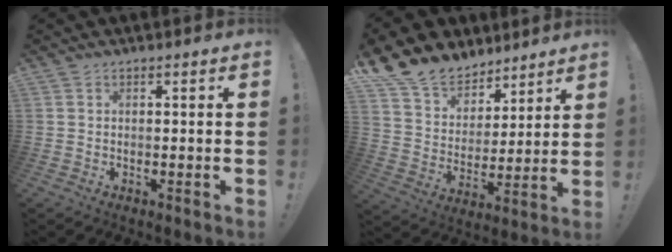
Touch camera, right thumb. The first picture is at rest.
{"total": 15.0, "force": [11.4, 9.0, 3.7], "torque": [-0.081, -0.079, 0.223]}